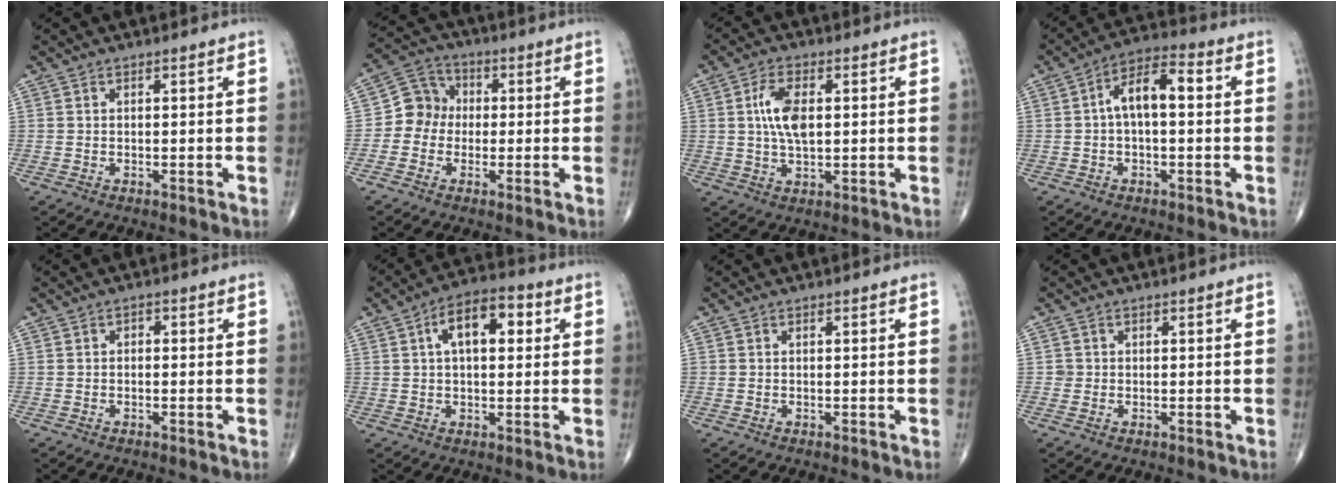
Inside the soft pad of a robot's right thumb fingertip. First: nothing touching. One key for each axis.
{"total": 7.0, "fx": -0.7, "fy": 6.2, "fz": 3.0, "tx": -0.025, "ty": 0.026, "tz": -0.028}
{"total": 7.5, "fx": 1.2, "fy": 3.7, "fz": 6.4, "tx": -0.124, "ty": 0.001, "tz": 0.020}
{"total": 8.7, "fx": 0.7, "fy": 4.1, "fz": 7.7, "tx": -0.131, "ty": 0.034, "tz": 0.003}
{"total": 0.9, "fx": -0.2, "fy": 0.7, "fz": 0.6, "tx": 0.000, "ty": 0.004, "tz": -0.009}
{"total": 10.3, "fx": 2.7, "fy": 5.3, "fz": 8.4, "tx": -0.119, "ty": 0.021, "tz": 0.034}
{"total": 0.0}
{"total": 1.0, "fx": -0.1, "fy": 1.0, "fz": 0.0, "tx": 0.006, "ty": 0.005, "tz": -0.003}